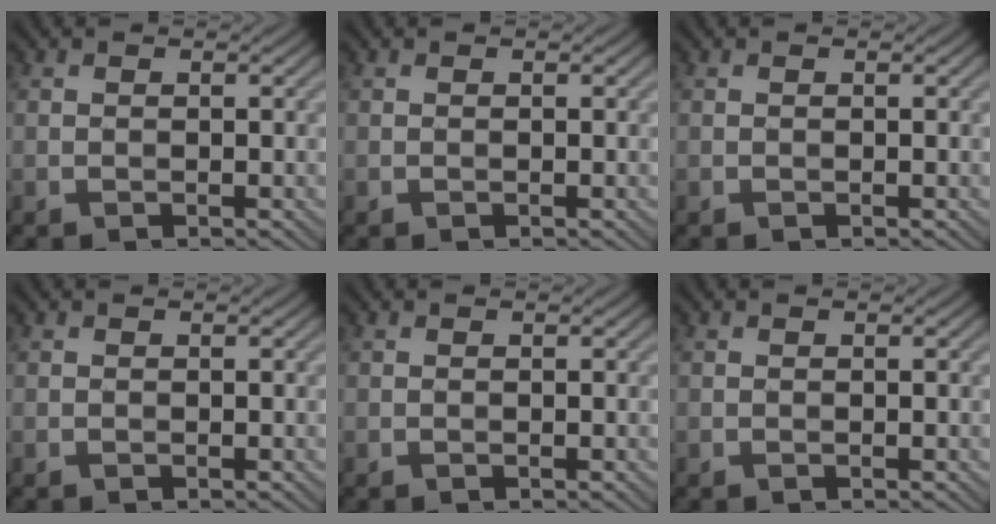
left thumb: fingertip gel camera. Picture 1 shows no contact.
{"total": 0.0}
{"total": 0.0}
{"total": 0.0}
{"total": 0.0}
{"total": 0.0}